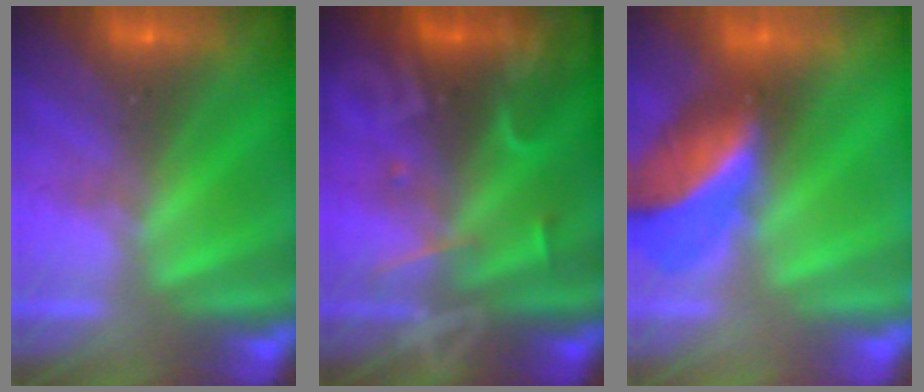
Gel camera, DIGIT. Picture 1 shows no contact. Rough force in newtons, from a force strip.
{"total": 2.4}
{"total": 2.5}